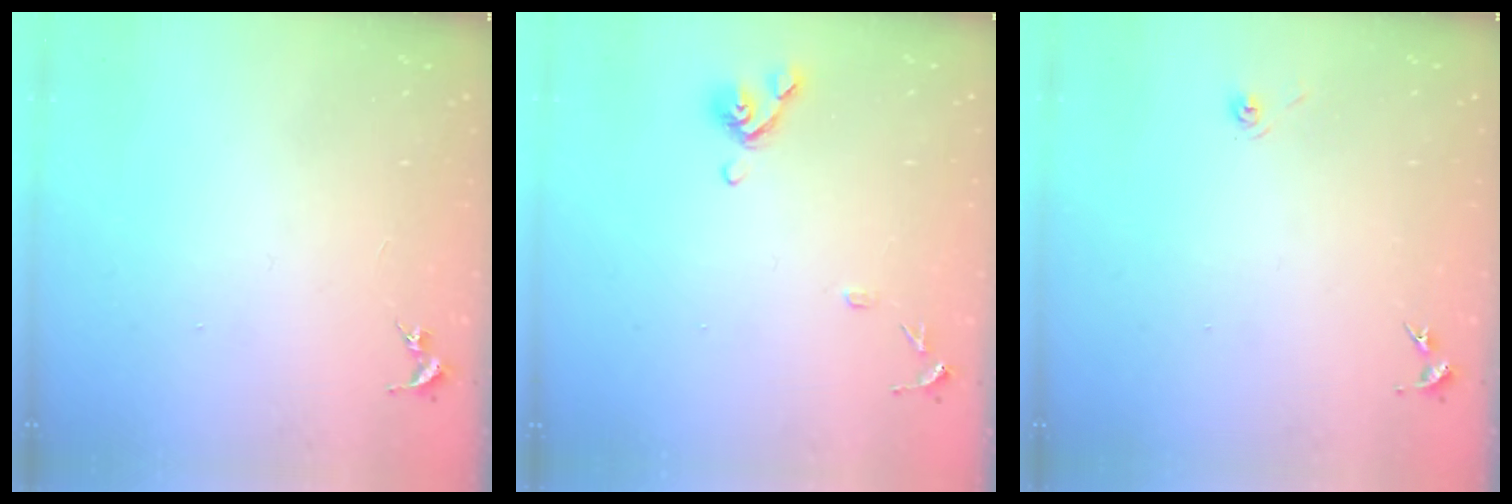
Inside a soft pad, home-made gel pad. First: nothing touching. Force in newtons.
{"total": 8.9, "press": 8.8, "slide": 1.4}
{"total": 3.2, "press": 2.6, "slide": 1.8}